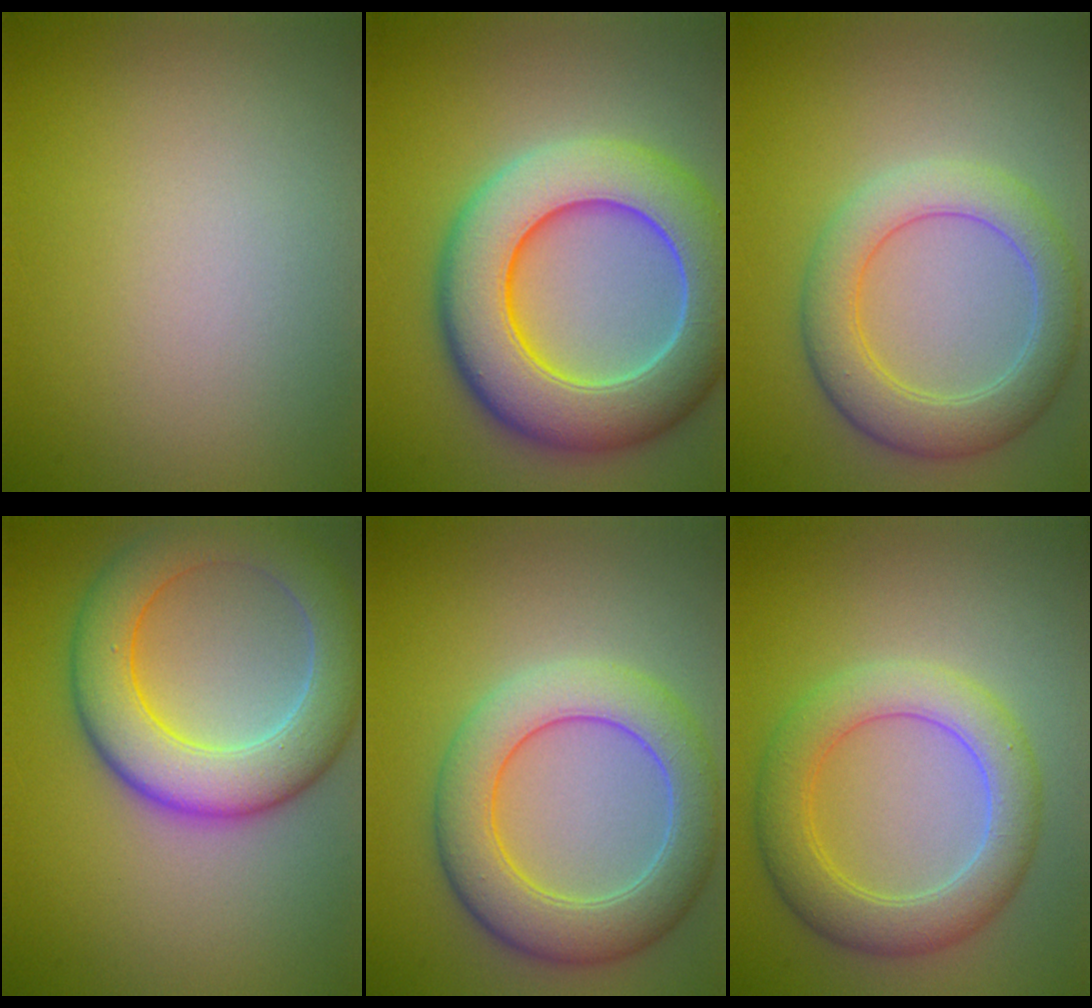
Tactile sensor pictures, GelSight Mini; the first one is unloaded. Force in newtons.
{"total": 10.7, "press": 10.7, "slide": 0.8}
{"total": 5.2, "press": 5.2, "slide": 0.1}
{"total": 8.0, "press": 8.0, "slide": 0.4}
{"total": 6.7, "press": 6.7, "slide": 0.3}
{"total": 5.3, "press": 5.3, "slide": 0.1}